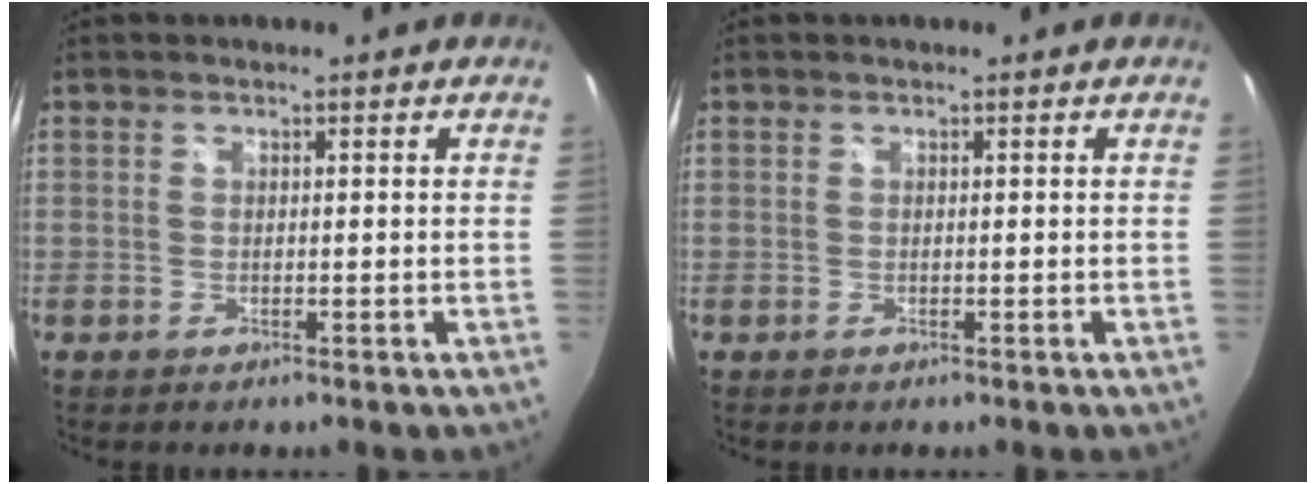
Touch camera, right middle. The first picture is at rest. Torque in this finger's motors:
{"motor_torque": [0.00, 0.00, 0.00, 0.00]}